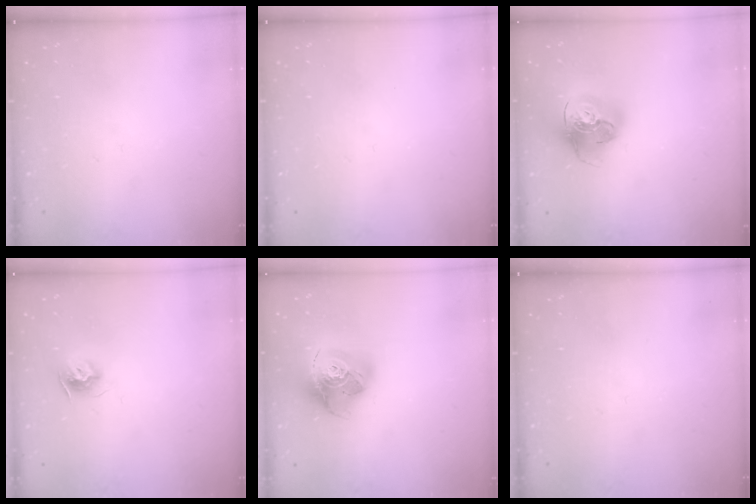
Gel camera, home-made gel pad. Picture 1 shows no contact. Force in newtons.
{"total": 0.0}
{"total": 18.6, "press": 18.5, "slide": 2.0}
{"total": 8.1, "press": 8.1, "slide": 0.2}
{"total": 18.0, "press": 17.9, "slide": 1.9}
{"total": 0.0}